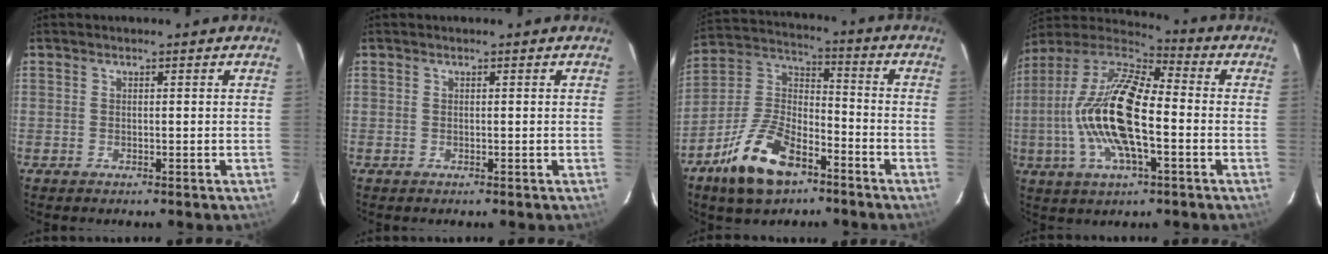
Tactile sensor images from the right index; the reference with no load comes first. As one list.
[{"total": 0.0}, {"total": 16.0, "force": [-9.2, 8.0, 10.3], "torque": [-0.220, 0.012, -0.168]}, {"total": 19.3, "force": [-3.2, 6.8, 17.8], "torque": [-0.352, -0.003, -0.072]}]